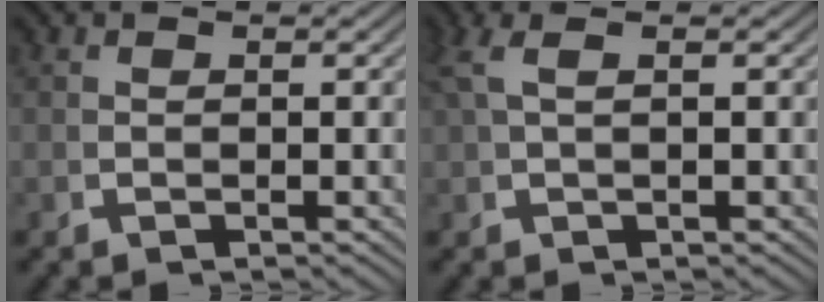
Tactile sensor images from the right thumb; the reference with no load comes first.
{"total": 1.9, "force": [1.0, 0.1, 1.7], "torque": [-0.034, 0.006, 0.022]}